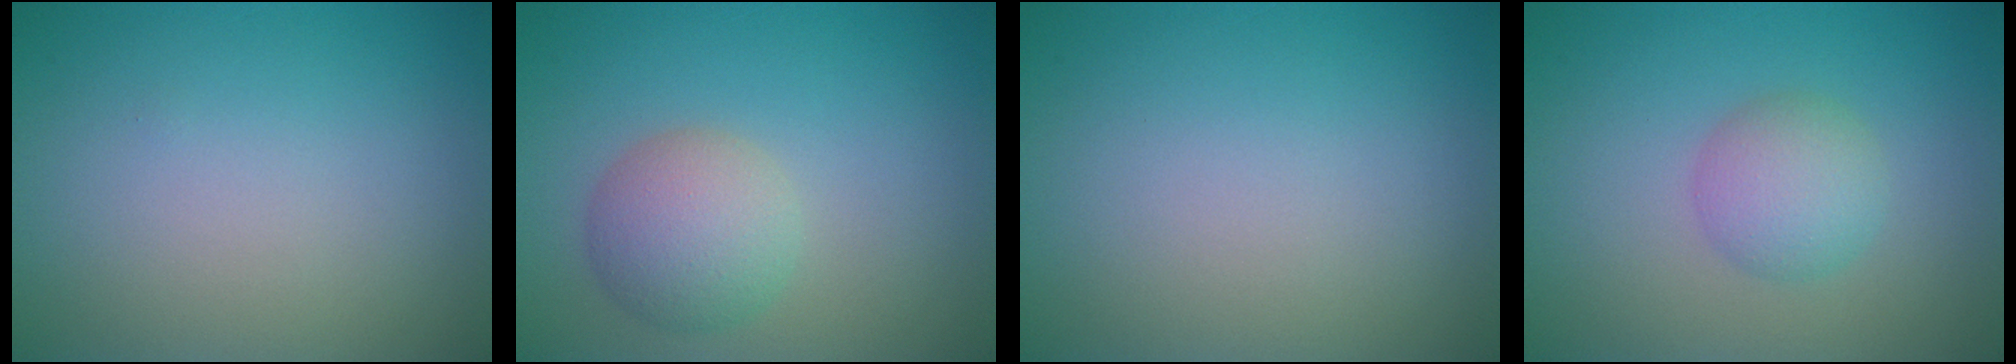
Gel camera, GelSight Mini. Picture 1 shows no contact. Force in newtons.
{"total": 3.9, "press": 3.8, "slide": 0.2}
{"total": 0.0}
{"total": 2.9, "press": 2.9, "slide": 0.1}